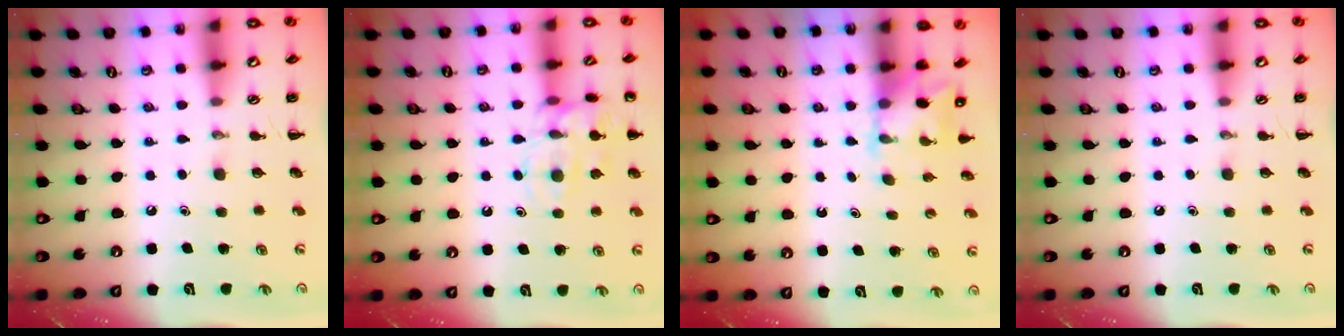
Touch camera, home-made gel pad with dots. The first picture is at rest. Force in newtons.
{"total": 13.7, "press": 13.7, "slide": 0.8}
{"total": 2.1, "press": 2.0, "slide": 0.7}
{"total": 0.0}